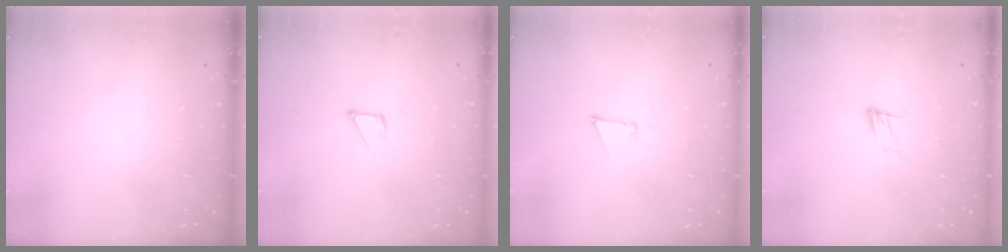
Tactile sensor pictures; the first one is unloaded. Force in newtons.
{"total": 3.1, "press": 3.1, "slide": 0.2}
{"total": 3.0, "press": 2.9, "slide": 0.8}
{"total": 6.2, "press": 6.2, "slide": 0.6}